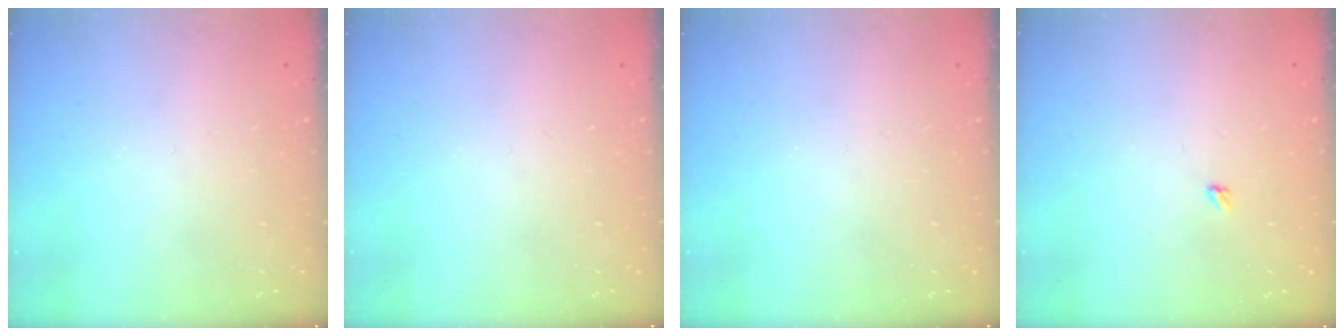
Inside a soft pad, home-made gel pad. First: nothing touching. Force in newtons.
{"total": 0.0}
{"total": 0.0}
{"total": 2.4, "press": 2.4, "slide": 0.4}